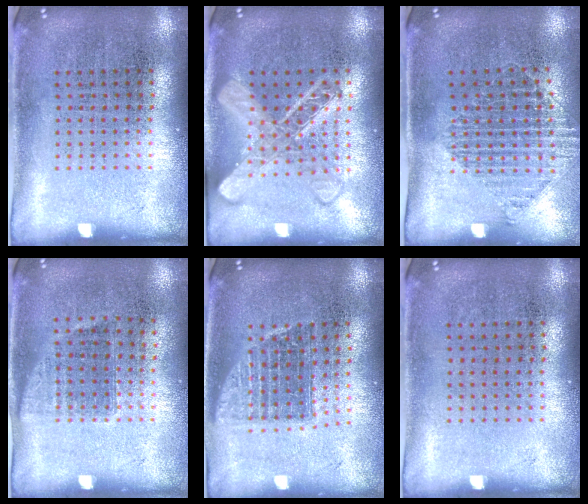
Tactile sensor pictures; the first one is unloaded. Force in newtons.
{"total": 3.1, "press": 3.1, "slide": 0.5}
{"total": 1.4, "press": 1.2, "slide": 0.7}
{"total": 0.8, "press": 0.7, "slide": 0.4}
{"total": 1.3, "press": 1.1, "slide": 0.8}
{"total": 0.0}